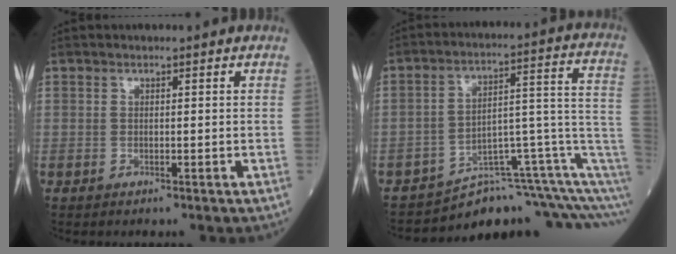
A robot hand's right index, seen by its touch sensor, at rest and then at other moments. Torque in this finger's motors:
{"motor_torque": [-0.04, -1.32, 0.08, 0.00]}